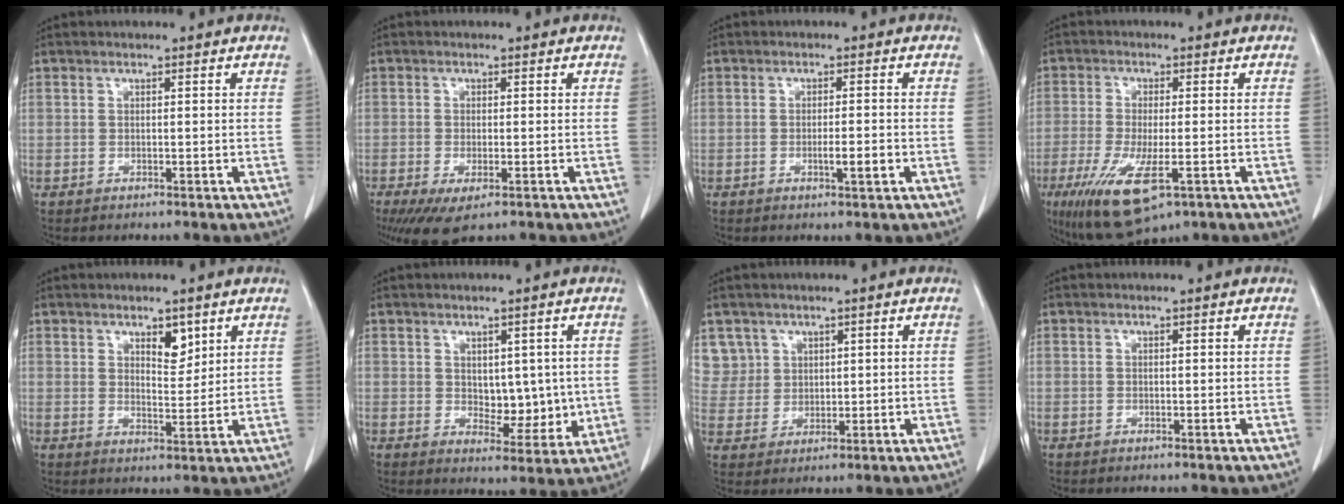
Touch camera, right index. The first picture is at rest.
{"total": 5.6, "force": [-3.3, 1.9, 4.1], "torque": [-0.068, -0.015, -0.050]}
{"total": 2.8, "force": [-0.9, 0.2, 2.7], "torque": [-0.045, -0.003, -0.013]}
{"total": 11.4, "force": [-5.3, 3.2, 9.5], "torque": [-0.180, -0.031, -0.082]}
{"total": 3.8, "force": [2.4, 1.4, 2.6], "torque": [-0.040, -0.006, 0.041]}
{"total": 5.9, "force": [0.5, 3.5, 4.8], "torque": [-0.056, -0.005, 0.021]}
{"total": 5.4, "force": [3.1, 4.4, -0.5], "torque": [0.021, 0.004, 0.066]}
{"total": 0.0}